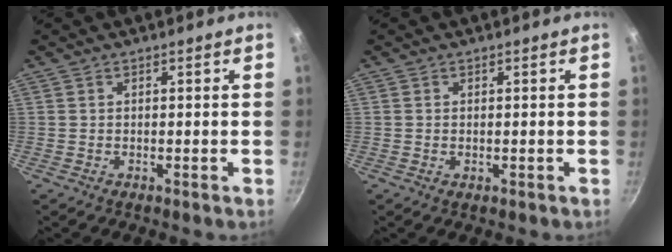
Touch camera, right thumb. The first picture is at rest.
{"total": 0.6, "force": [0.0, 0.4, 0.5], "torque": [-0.008, 0.000, -0.001]}